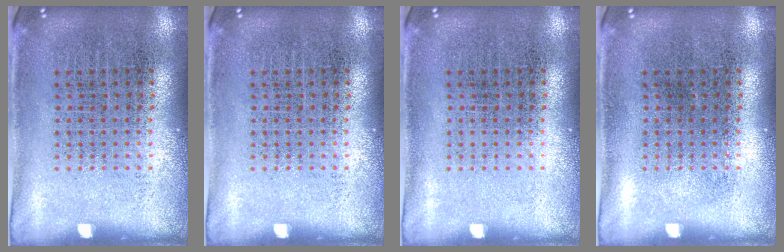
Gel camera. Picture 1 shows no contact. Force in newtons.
{"total": 0.0}
{"total": 0.0}
{"total": 0.0}